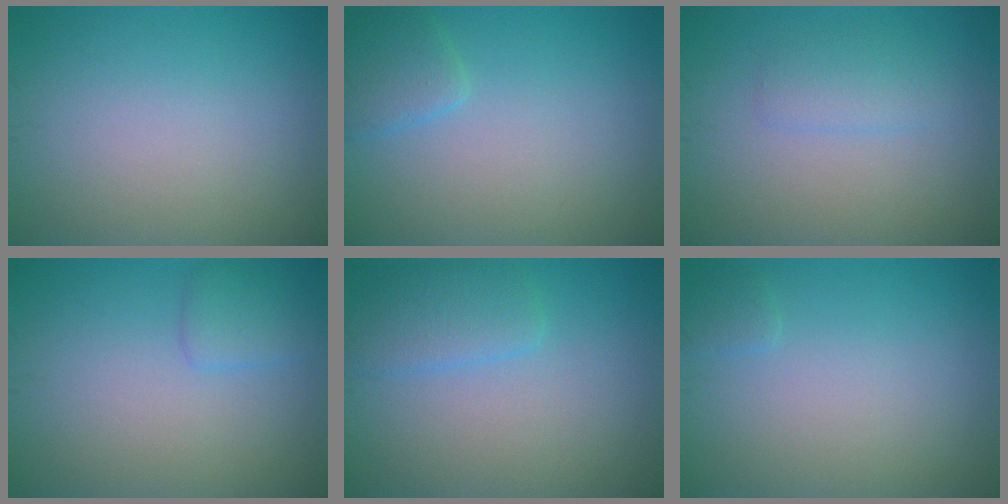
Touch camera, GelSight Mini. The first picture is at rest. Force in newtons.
{"total": 2.0, "press": 2.0, "slide": 0.1}
{"total": 1.7, "press": 1.7, "slide": 0.0}
{"total": 1.6, "press": 1.6, "slide": 0.0}
{"total": 2.7, "press": 2.7, "slide": 0.0}
{"total": 0.8, "press": 0.8, "slide": 0.1}